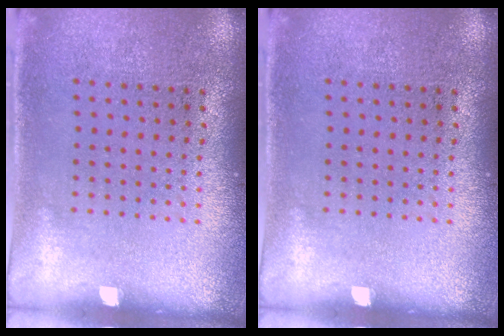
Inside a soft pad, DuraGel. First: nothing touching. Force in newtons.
{"total": 0.0}